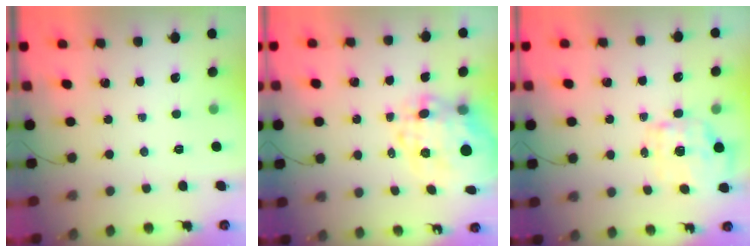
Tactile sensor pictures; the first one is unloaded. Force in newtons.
{"total": 14.2, "press": 13.8, "slide": 3.4}
{"total": 2.6, "press": 2.3, "slide": 1.3}